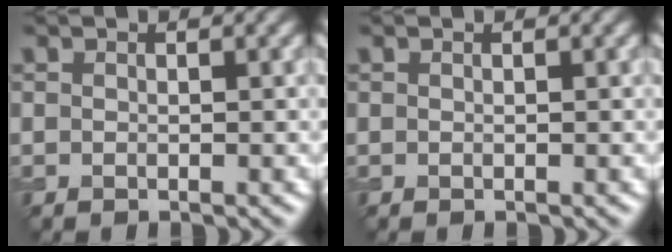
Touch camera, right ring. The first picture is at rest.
{"total": 0.0}